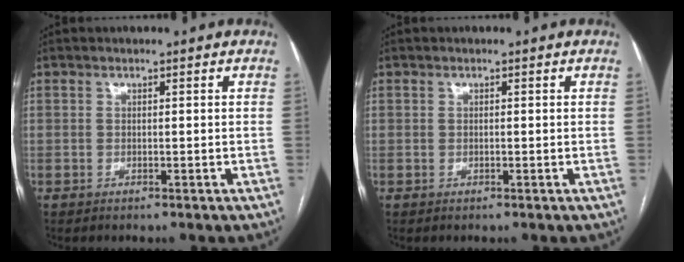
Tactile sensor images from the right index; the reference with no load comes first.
{"total": 0.0}